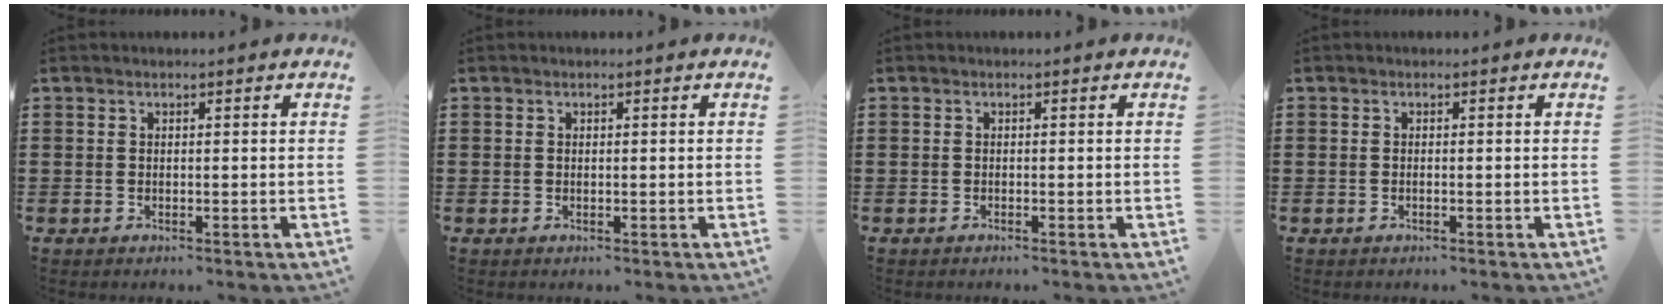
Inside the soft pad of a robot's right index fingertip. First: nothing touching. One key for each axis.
{"total": 0.0}
{"total": 0.0}
{"total": 0.0}